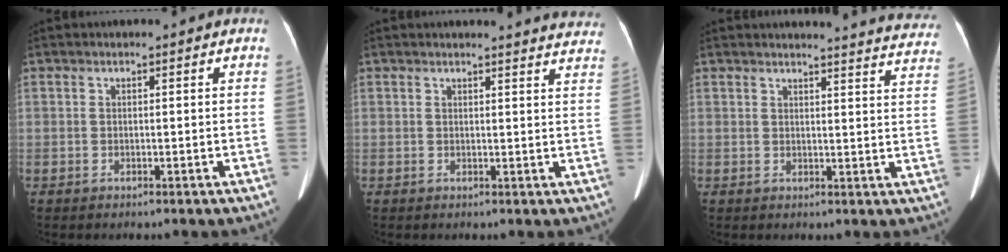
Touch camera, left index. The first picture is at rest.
{"total": 11.4, "force": [11.2, 1.3, 1.9], "torque": [0.007, -0.047, 0.089]}
{"total": 18.7, "force": [18.3, 1.7, 3.3], "torque": [-0.019, -0.080, 0.180]}